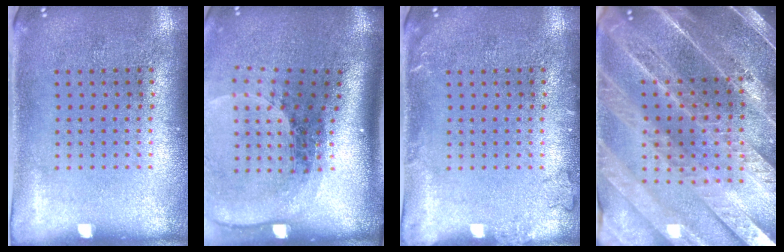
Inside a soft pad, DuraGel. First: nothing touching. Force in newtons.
{"total": 2.4, "press": 1.7, "slide": 1.7}
{"total": 1.1, "press": 1.0, "slide": 0.3}
{"total": 5.1, "press": 4.4, "slide": 2.6}